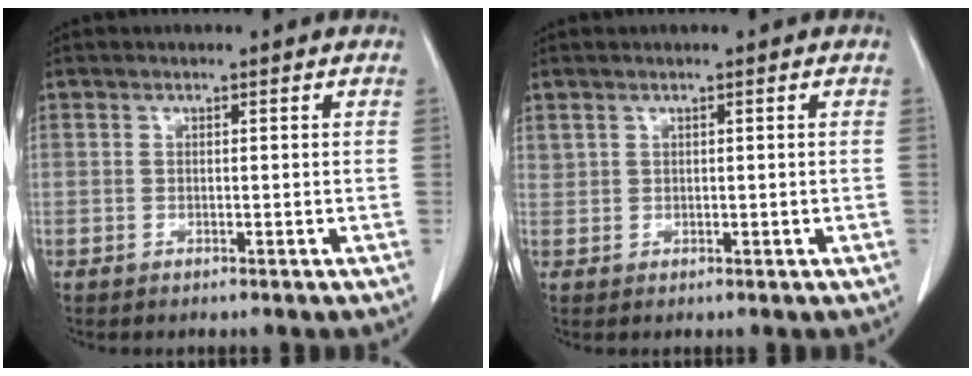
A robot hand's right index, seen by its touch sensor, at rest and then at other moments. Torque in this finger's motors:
{"motor_torque": [-0.27, 0.33, -0.06, -0.01]}